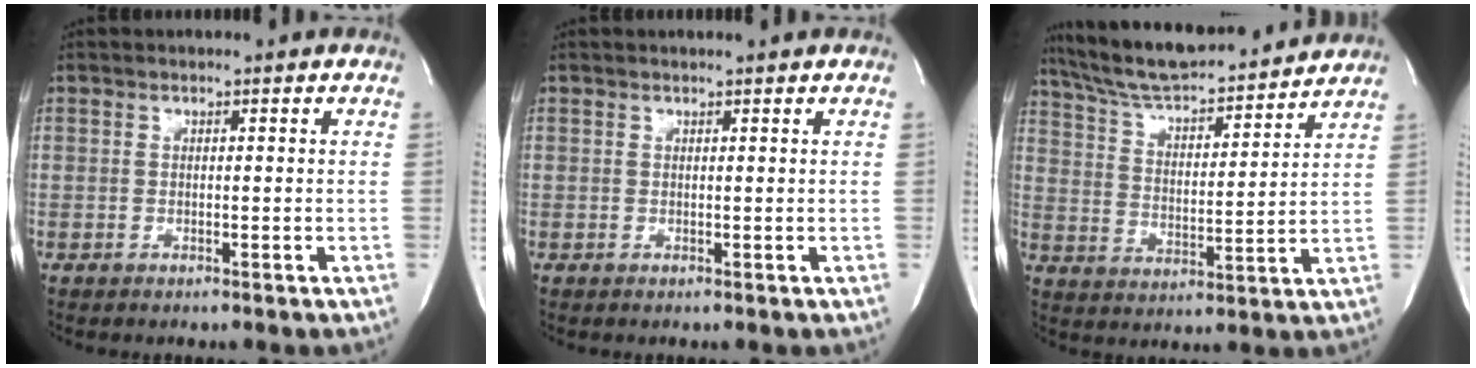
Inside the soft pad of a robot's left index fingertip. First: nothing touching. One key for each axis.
{"total": 1.7, "fx": 1.6, "fy": -0.2, "fz": 0.6, "tx": -0.009, "ty": 0.006, "tz": 0.021}
{"total": 18.8, "fx": 17.1, "fy": 2.4, "fz": 7.3, "tx": -0.127, "ty": 0.018, "tz": 0.271}